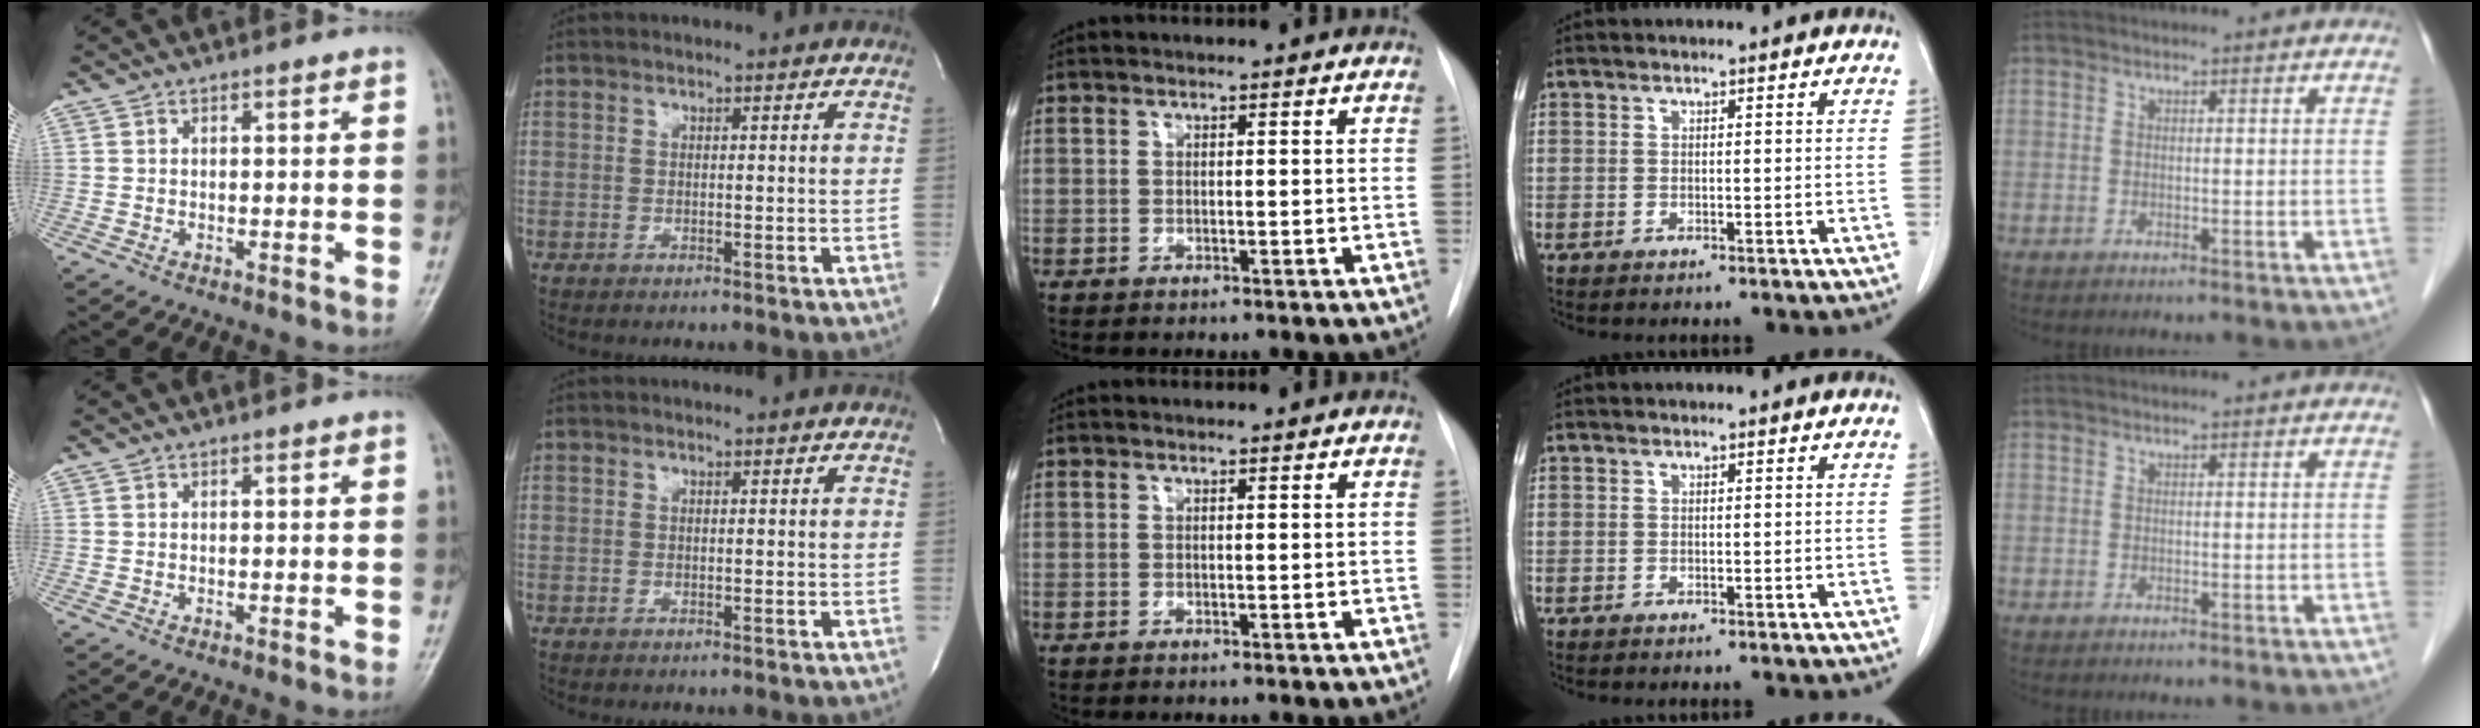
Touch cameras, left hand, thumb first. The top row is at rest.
{}